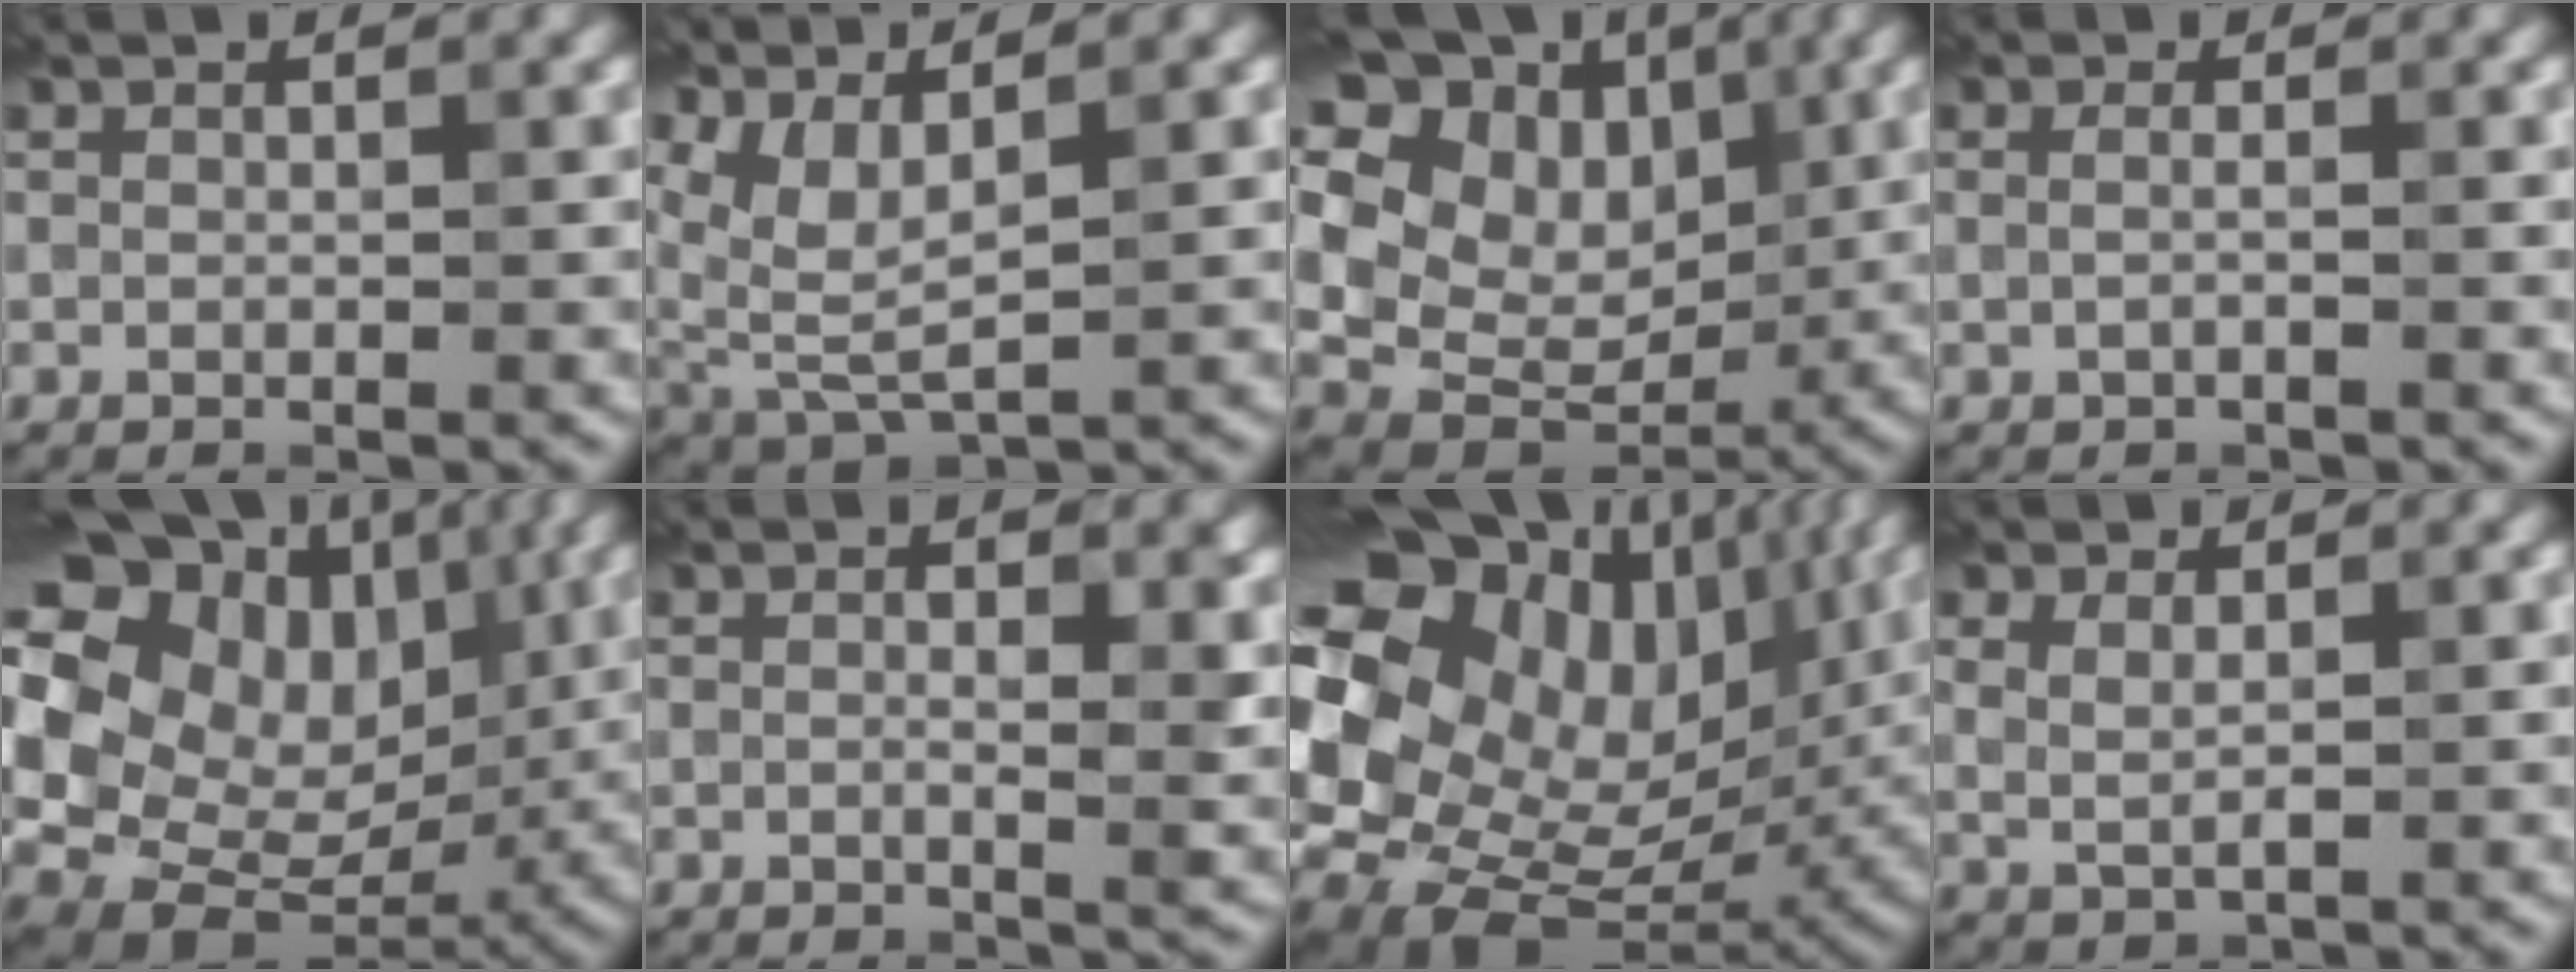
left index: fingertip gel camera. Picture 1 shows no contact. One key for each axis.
{"total": 4.8, "fx": 2.8, "fy": 1.5, "fz": 3.6, "tx": -0.097, "ty": -0.004, "tz": 0.070}
{"total": 12.2, "fx": 4.7, "fy": 8.8, "fz": 7.1, "tx": -0.150, "ty": 0.041, "tz": 0.081}
{"total": 0.9, "fx": 0.0, "fy": 0.1, "fz": 0.9, "tx": -0.016, "ty": -0.003, "tz": -0.010}
{"total": 17.1, "fx": 3.5, "fy": 13.2, "fz": 10.3, "tx": -0.206, "ty": 0.017, "tz": 0.078}
{"total": 4.5, "fx": 0.6, "fy": 1.4, "fz": 4.2, "tx": -0.057, "ty": 0.009, "tz": -0.001}
{"total": 19.5, "fx": 1.6, "fy": 13.5, "fz": 13.9, "tx": -0.282, "ty": 0.011, "tz": 0.055}
{"total": 2.0, "fx": 0.8, "fy": 1.0, "fz": 1.5, "tx": -0.033, "ty": 0.004, "tz": 0.019}